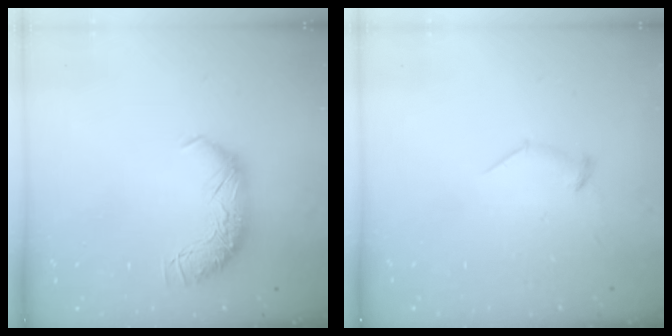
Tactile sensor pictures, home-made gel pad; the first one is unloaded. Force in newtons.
{"total": 7.8, "press": 7.8, "slide": 0.5}